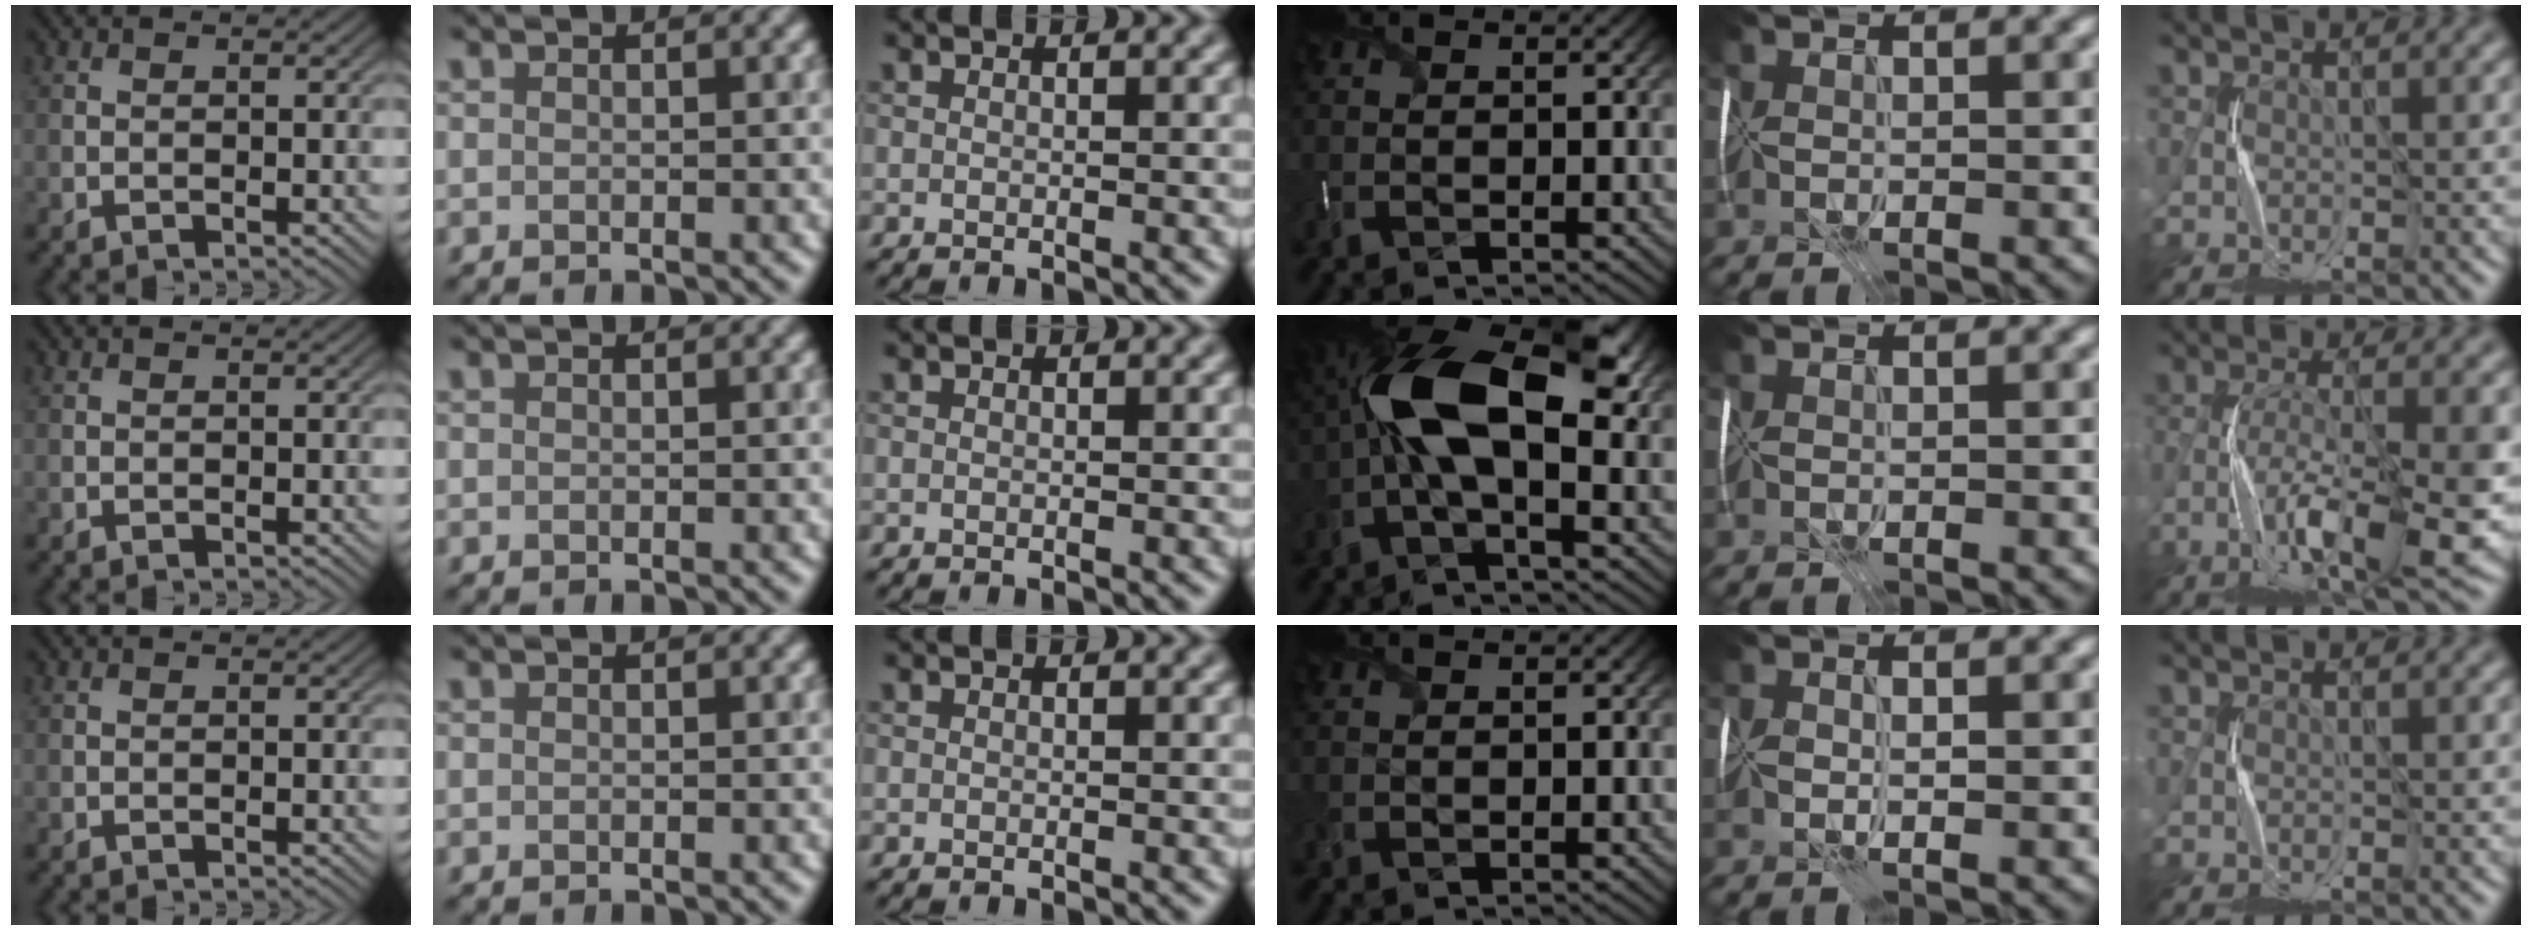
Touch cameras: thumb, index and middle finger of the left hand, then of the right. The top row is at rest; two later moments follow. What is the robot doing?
{"motion": "wrap", "object": "plastic wrap"}